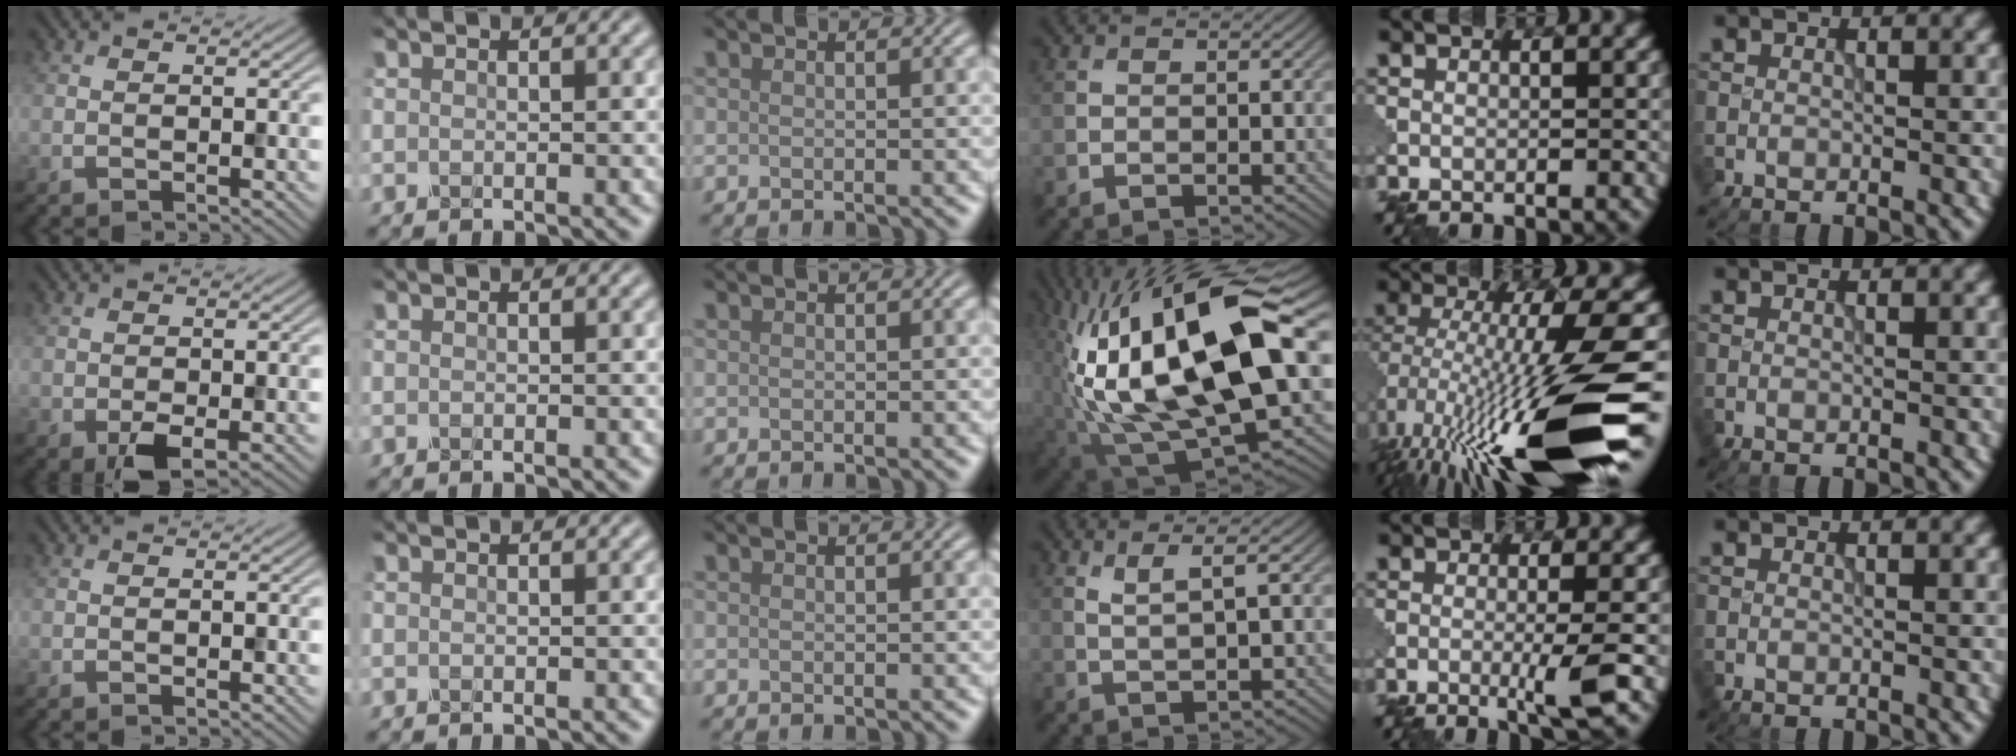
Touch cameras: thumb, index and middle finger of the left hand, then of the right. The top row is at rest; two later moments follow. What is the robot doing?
{"motion": "disassemble", "object": "pitcher"}